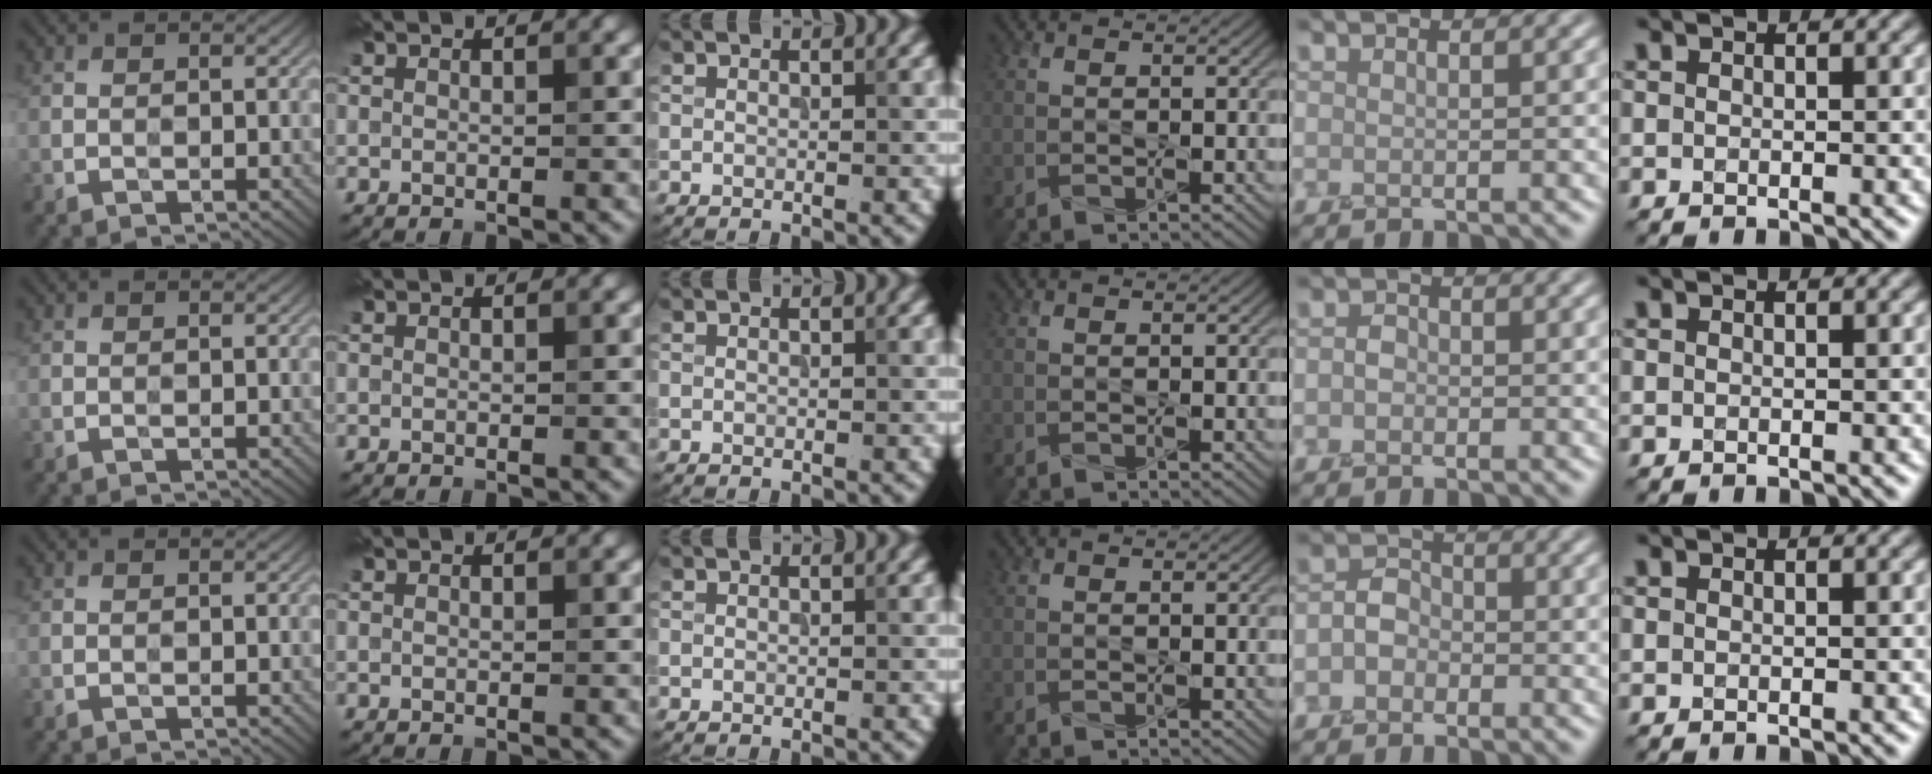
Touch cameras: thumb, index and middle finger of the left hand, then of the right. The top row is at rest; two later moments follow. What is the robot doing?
{"motion": "press", "object": "sticky note"}